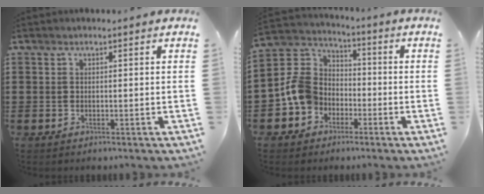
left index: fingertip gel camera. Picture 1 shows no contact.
{"total": 9.1, "force": [-2.6, 7.9, 3.8], "torque": [-0.130, 0.013, -0.058]}